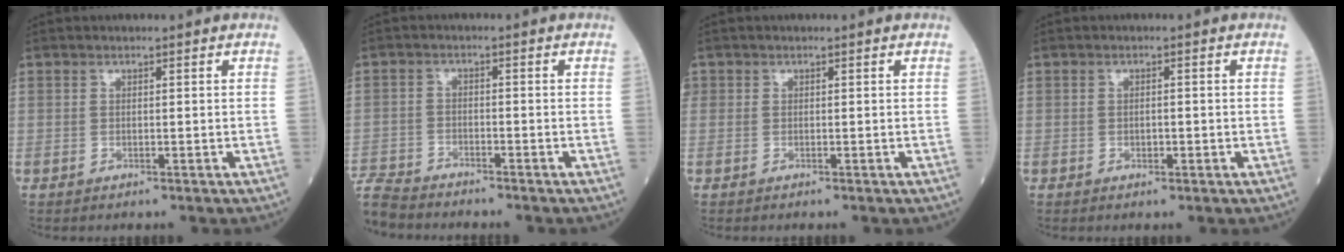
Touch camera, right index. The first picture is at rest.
{"total": 8.9, "force": [-8.3, 2.4, 2.2], "torque": [-0.059, -0.007, -0.149]}
{"total": 1.7, "force": [-0.1, 1.6, 0.8], "torque": [-0.042, 0.013, 0.001]}
{"total": 1.5, "force": [-0.3, 1.1, 1.1], "torque": [-0.030, 0.004, -0.002]}